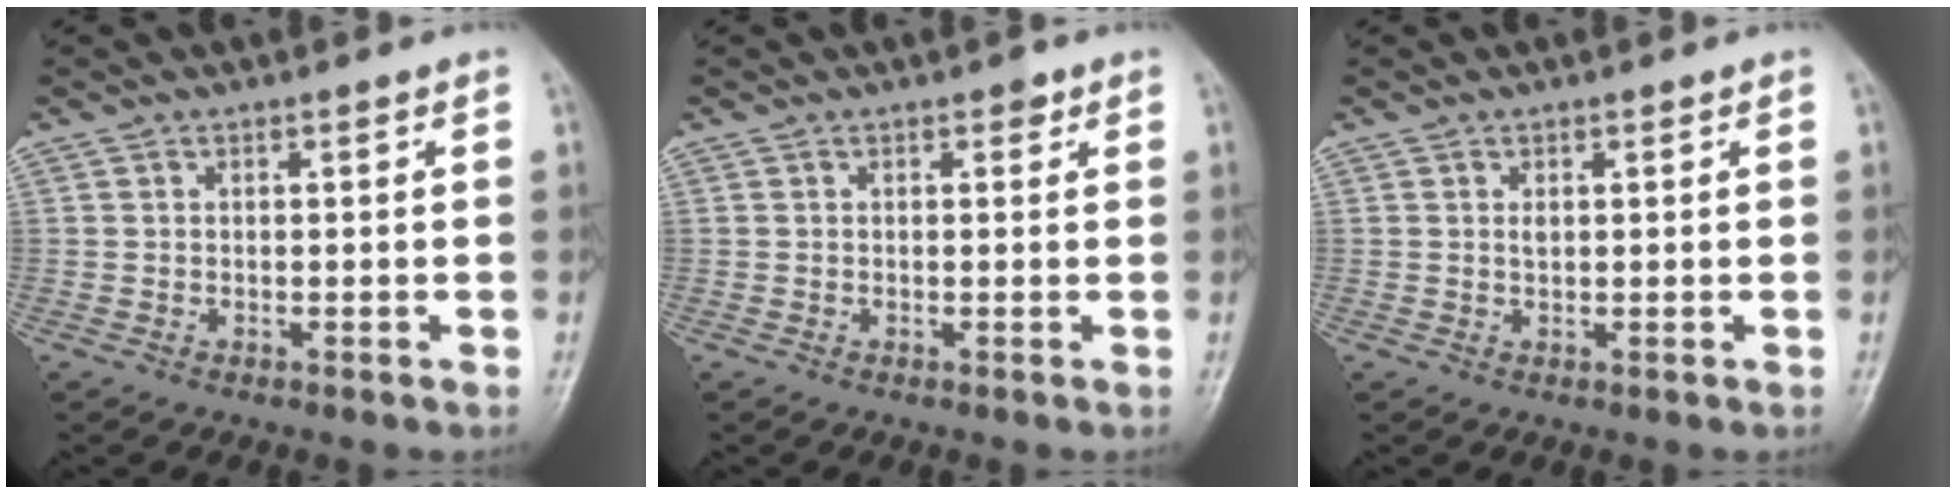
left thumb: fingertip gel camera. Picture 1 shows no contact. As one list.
[{"total": 1.2, "force": [0.6, 0.8, 0.7], "torque": [0.001, 0.000, 0.005]}, {"total": 1.1, "force": [0.4, 0.7, 0.7], "torque": [-0.009, -0.002, 0.007]}]